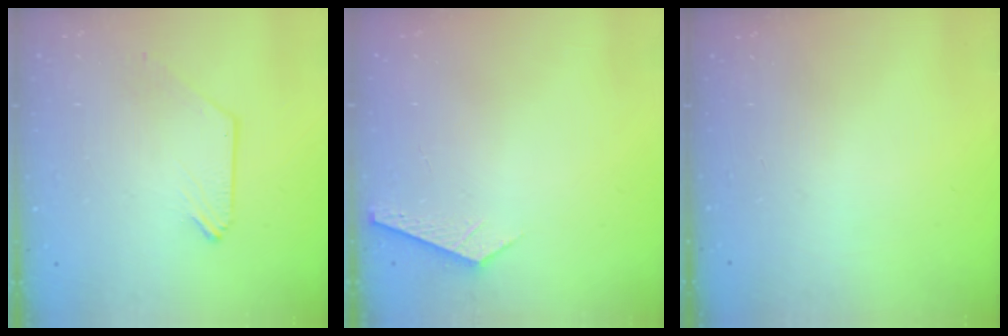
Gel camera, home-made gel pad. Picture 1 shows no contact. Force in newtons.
{"total": 2.8, "press": 2.8, "slide": 0.3}
{"total": 0.0}